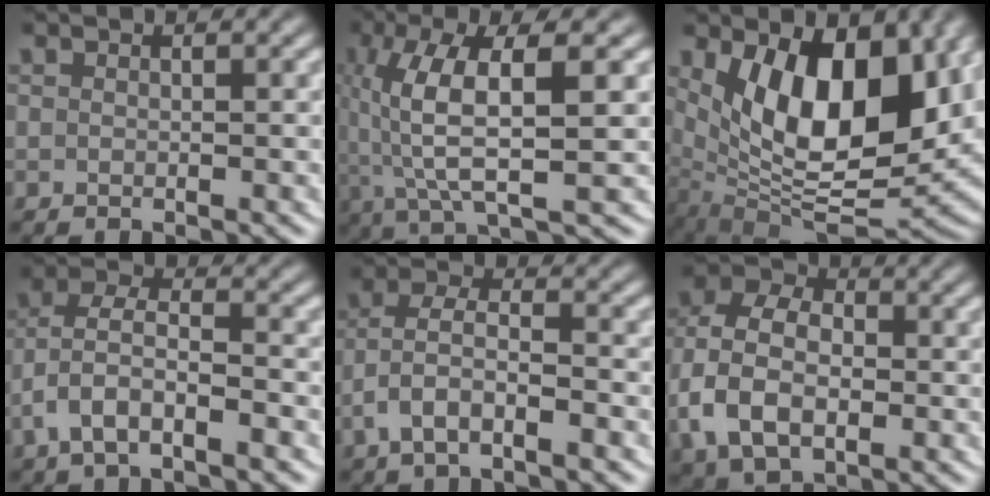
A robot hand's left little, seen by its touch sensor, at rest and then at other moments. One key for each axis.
{"total": 7.4, "fx": 0.0, "fy": 2.5, "fz": 7.0, "tx": -0.131, "ty": -0.003, "tz": 0.004}
{"total": 14.1, "fx": 0.2, "fy": 8.3, "fz": 11.5, "tx": -0.202, "ty": -0.053, "tz": 0.030}
{"total": 4.2, "fx": -1.7, "fy": 2.6, "fz": 2.9, "tx": -0.068, "ty": -0.018, "tz": -0.025}
{"total": 4.1, "fx": -2.0, "fy": 2.3, "fz": 2.8, "tx": -0.060, "ty": -0.015, "tz": -0.032}
{"total": 8.8, "fx": -0.5, "fy": 6.8, "fz": 5.6, "tx": -0.121, "ty": -0.015, "tz": -0.007}